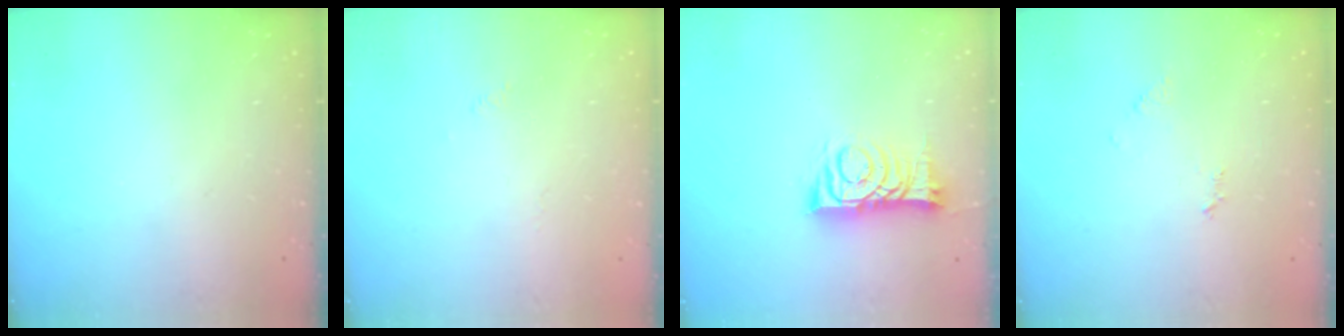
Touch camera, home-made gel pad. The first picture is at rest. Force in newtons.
{"total": 1.7, "press": 1.6, "slide": 0.4}
{"total": 9.2, "press": 9.2, "slide": 0.1}
{"total": 4.1, "press": 4.0, "slide": 0.4}